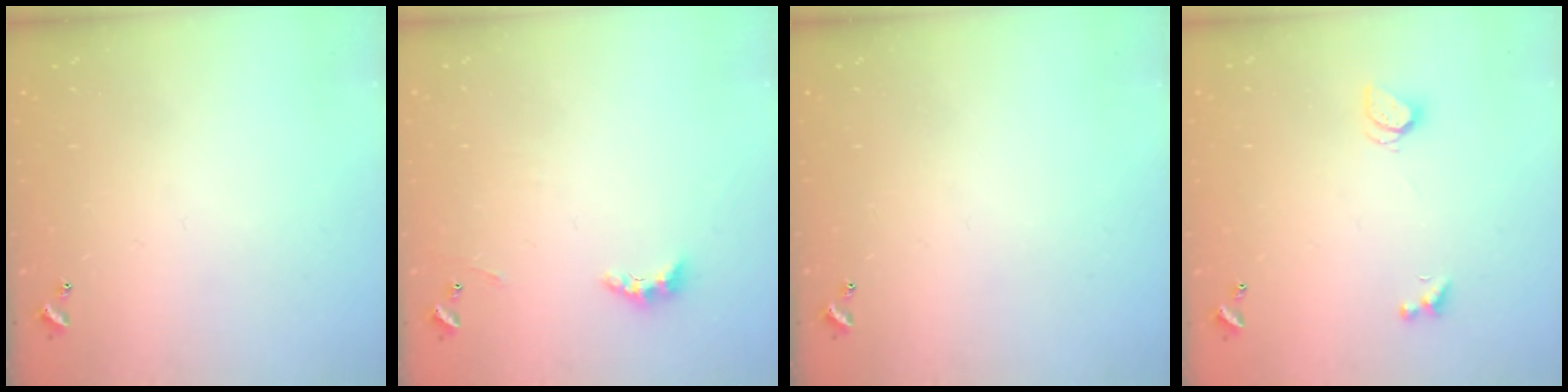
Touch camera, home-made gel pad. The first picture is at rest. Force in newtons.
{"total": 4.2, "press": 4.1, "slide": 0.7}
{"total": 0.0}
{"total": 1.3, "press": 1.2, "slide": 0.4}